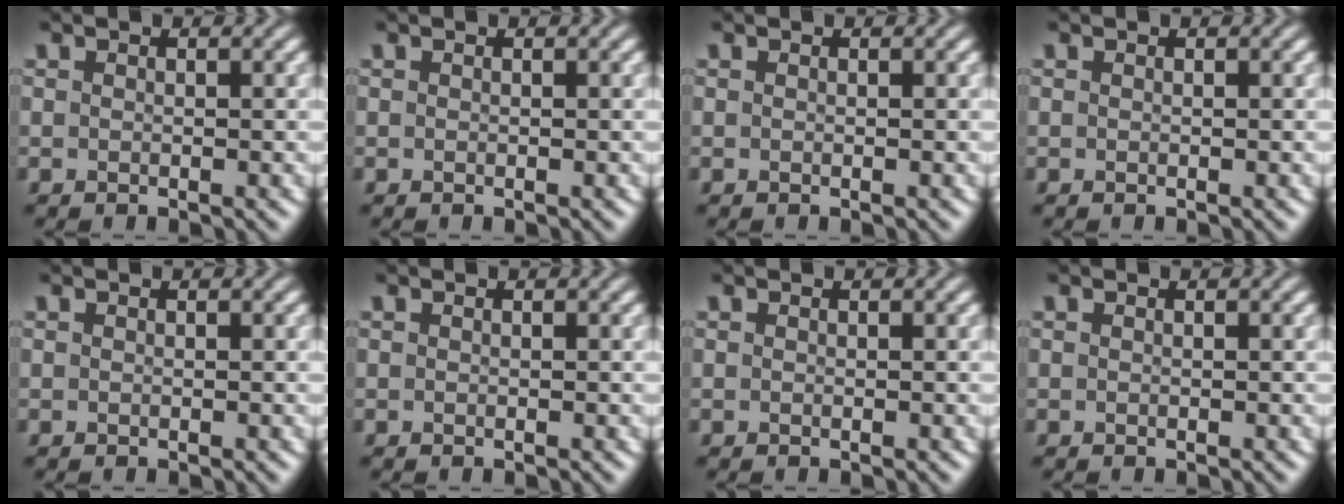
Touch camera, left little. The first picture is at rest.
{"total": 0.0}
{"total": 0.0}
{"total": 0.0}
{"total": 0.0}
{"total": 0.0}
{"total": 0.0}
{"total": 0.0}